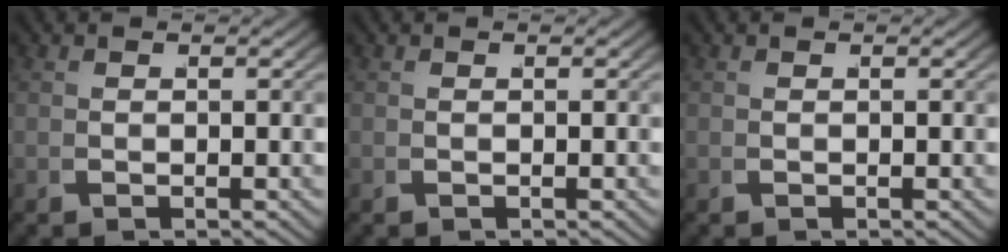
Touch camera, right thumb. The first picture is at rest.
{"total": 0.0}
{"total": 0.0}